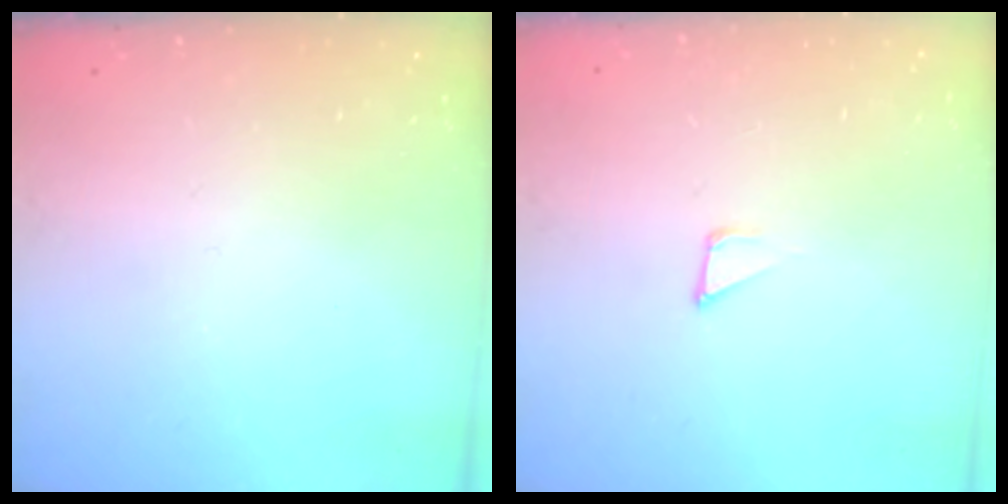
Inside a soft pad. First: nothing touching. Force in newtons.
{"total": 1.7, "press": 1.7, "slide": 0.0}